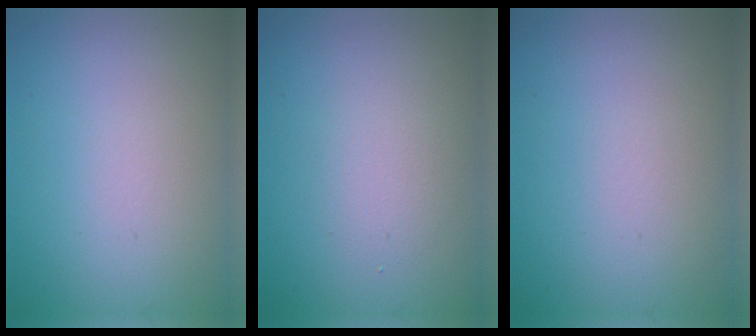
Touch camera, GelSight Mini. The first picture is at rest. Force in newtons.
{"total": 1.7, "press": 1.7, "slide": 0.1}
{"total": 0.0}